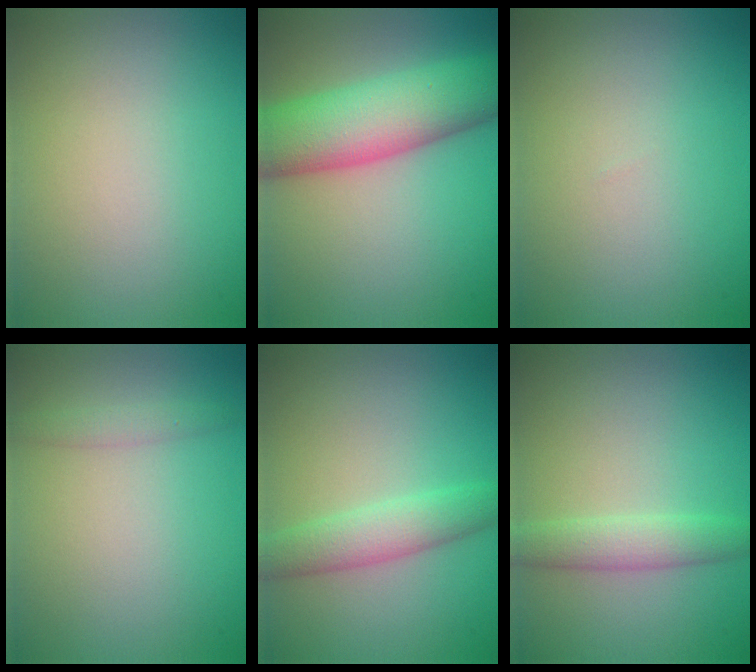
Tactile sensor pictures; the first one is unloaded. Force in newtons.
{"total": 9.9, "press": 9.8, "slide": 0.4}
{"total": 0.0}
{"total": 1.1, "press": 1.1, "slide": 0.1}
{"total": 3.4, "press": 3.4, "slide": 0.3}
{"total": 2.7, "press": 2.7, "slide": 0.1}